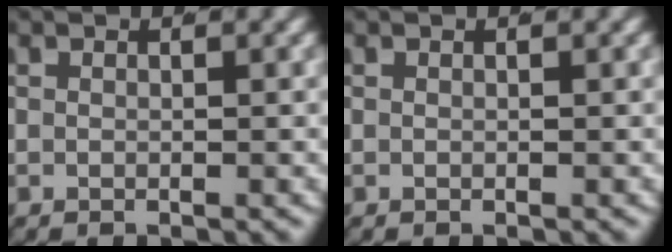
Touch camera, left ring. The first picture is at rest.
{"total": 0.0}